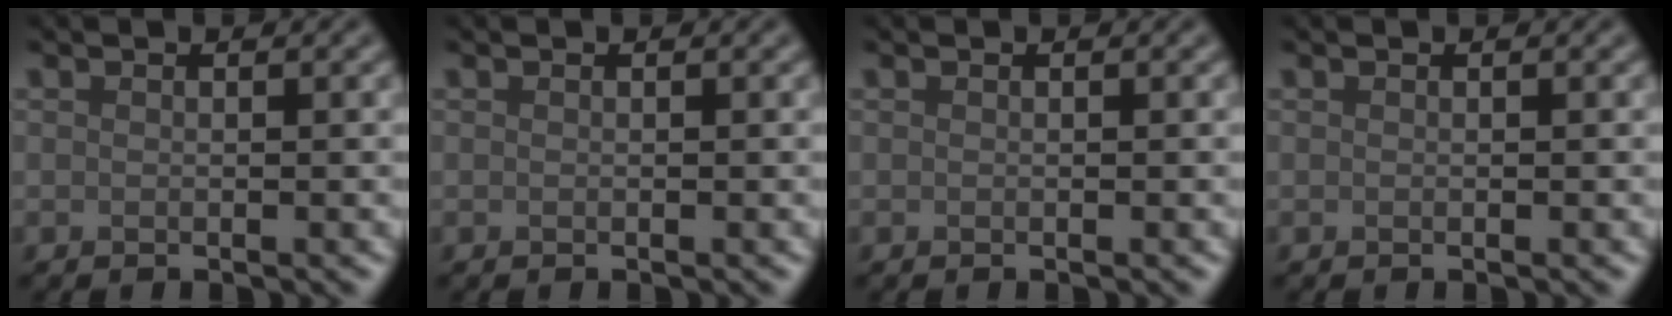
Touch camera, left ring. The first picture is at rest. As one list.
[{"total": 0.0}, {"total": 0.0}, {"total": 0.0}]